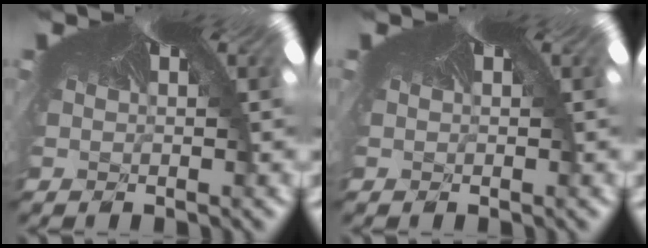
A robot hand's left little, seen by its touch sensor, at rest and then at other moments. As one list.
[{"total": 0.0}]